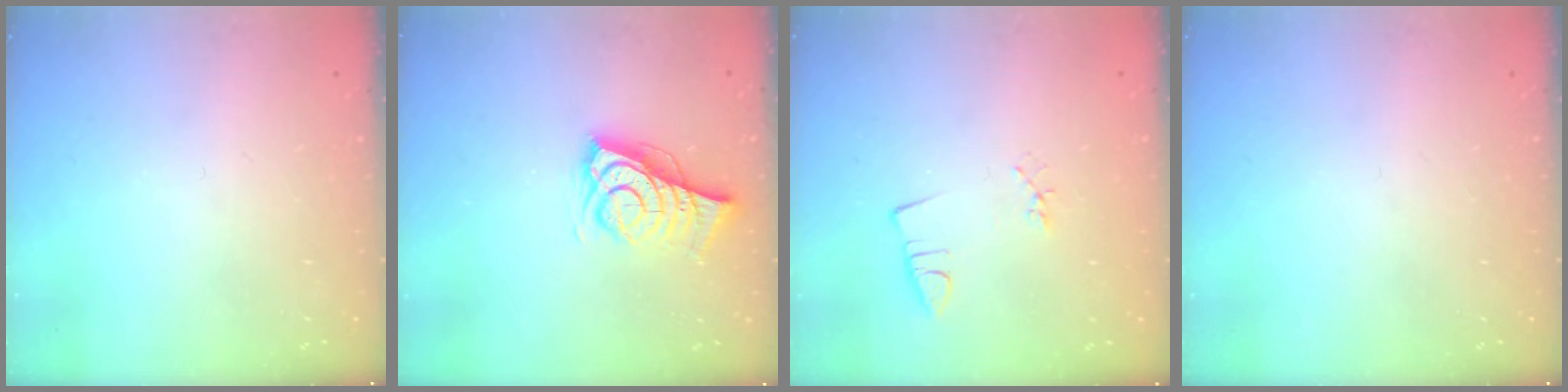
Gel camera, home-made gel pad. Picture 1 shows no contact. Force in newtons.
{"total": 9.1, "press": 8.5, "slide": 3.4}
{"total": 1.9, "press": 1.4, "slide": 1.3}
{"total": 0.0}